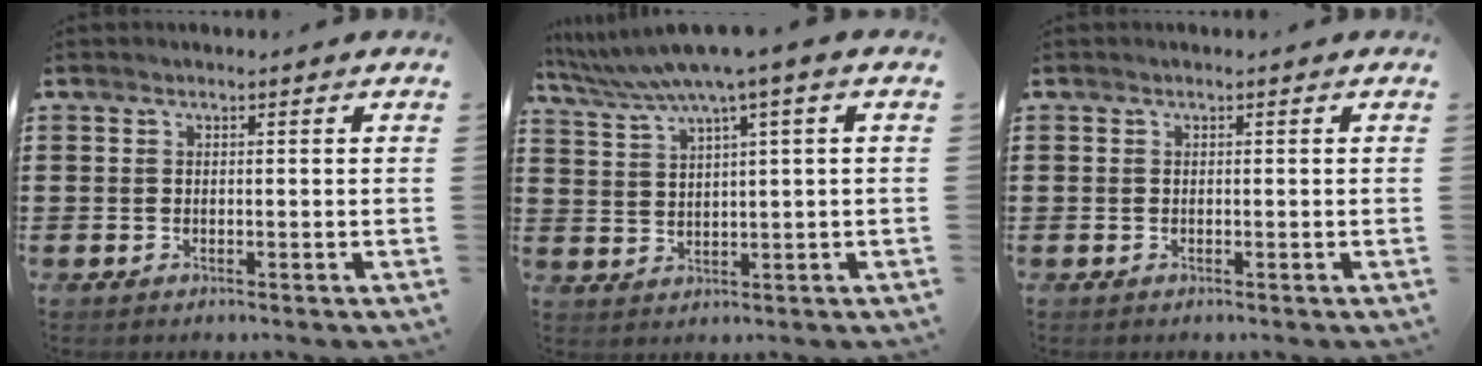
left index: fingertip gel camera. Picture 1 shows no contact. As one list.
[{"total": 5.5, "force": [3.6, -0.3, 4.2], "torque": [-0.091, -0.018, 0.059]}, {"total": 0.0}]